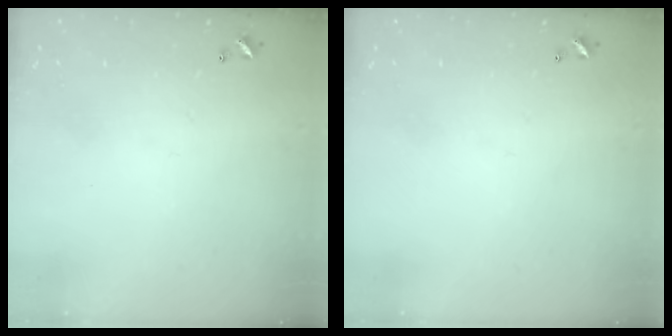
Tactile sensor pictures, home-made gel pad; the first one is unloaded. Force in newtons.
{"total": 0.0}